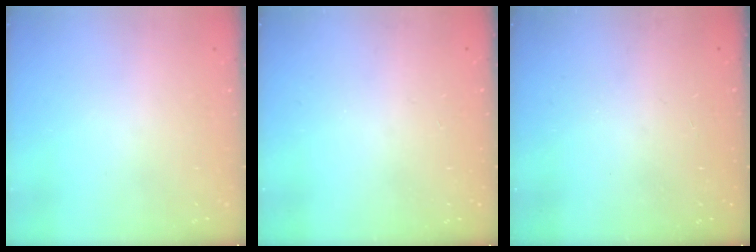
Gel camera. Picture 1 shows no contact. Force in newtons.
{"total": 0.0}
{"total": 0.0}